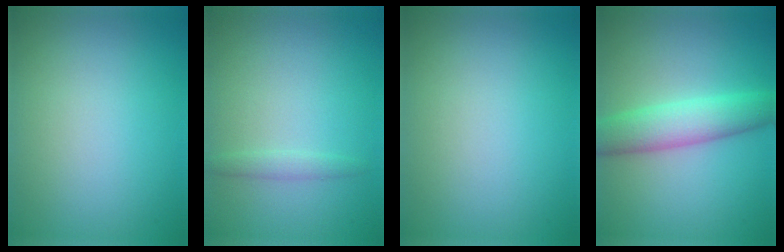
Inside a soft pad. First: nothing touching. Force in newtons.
{"total": 1.1, "press": 1.0, "slide": 0.1}
{"total": 0.0}
{"total": 4.9, "press": 4.9, "slide": 0.1}